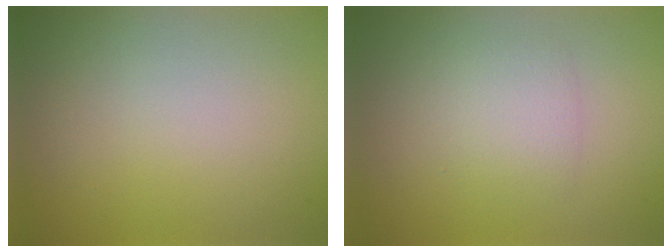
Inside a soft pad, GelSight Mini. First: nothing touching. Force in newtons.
{"total": 2.3, "press": 2.3, "slide": 0.1}